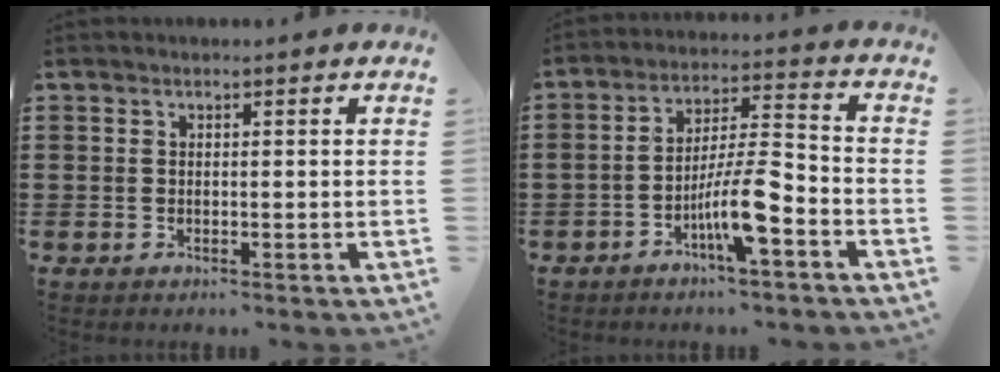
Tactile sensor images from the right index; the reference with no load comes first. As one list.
[{"total": 9.1, "force": [-4.3, 1.6, 7.9], "torque": [-0.148, 0.002, -0.080]}]